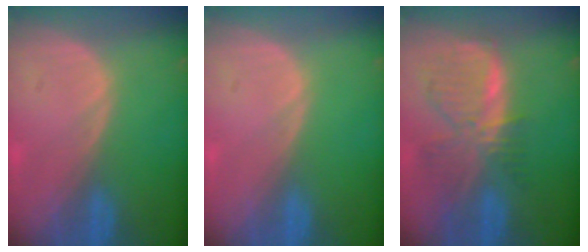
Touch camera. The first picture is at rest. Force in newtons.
{"total": 0.0}
{"total": 8.3, "press": 7.3, "slide": 4.0}